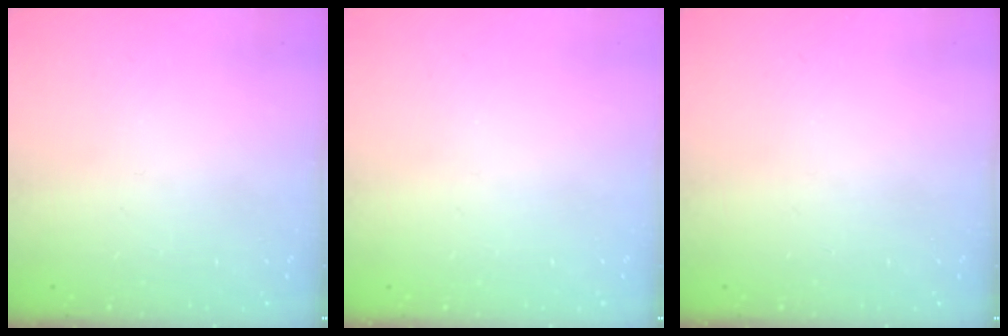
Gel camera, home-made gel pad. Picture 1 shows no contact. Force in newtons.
{"total": 0.0}
{"total": 0.0}